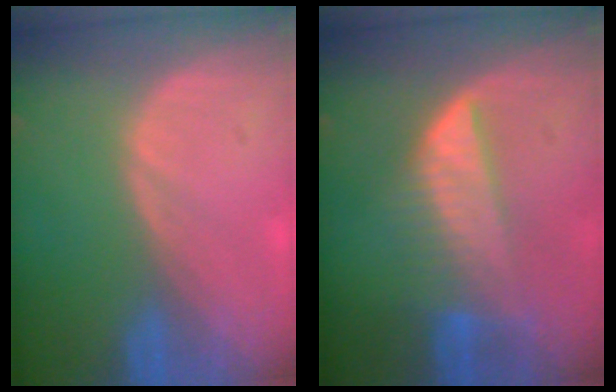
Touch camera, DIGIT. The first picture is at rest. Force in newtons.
{"total": 6.4, "press": 6.3, "slide": 1.0}